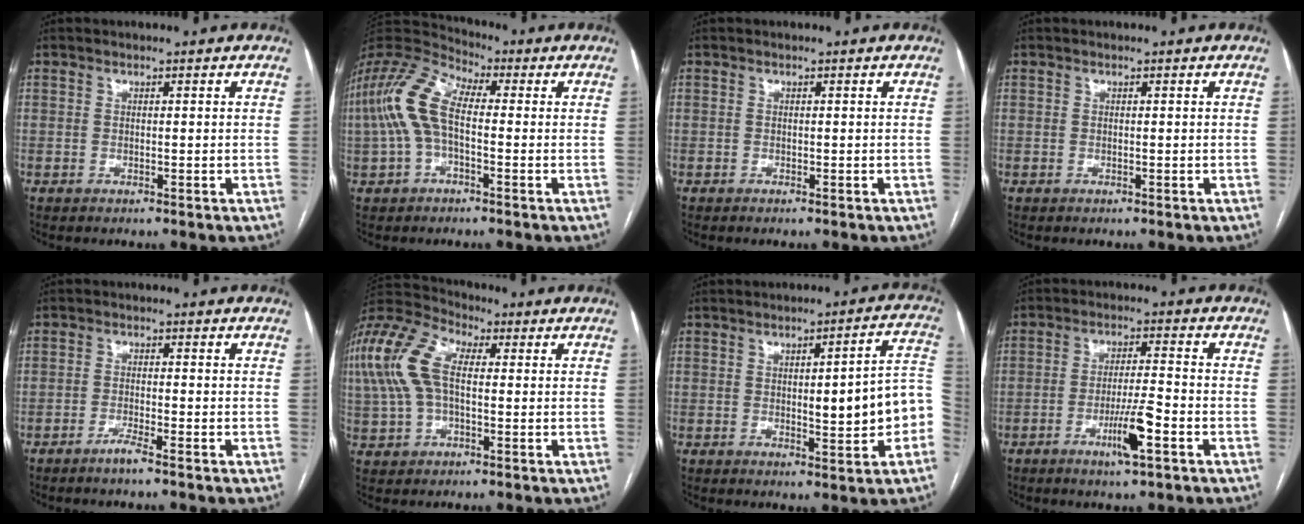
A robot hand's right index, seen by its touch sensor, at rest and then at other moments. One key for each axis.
{"total": 11.8, "fx": 0.1, "fy": 5.7, "fz": 10.3, "tx": -0.235, "ty": 0.041, "tz": -0.003}
{"total": 0.0}
{"total": 0.0}
{"total": 2.3, "fx": -1.8, "fy": -0.4, "fz": 1.4, "tx": -0.035, "ty": -0.003, "tz": -0.038}
{"total": 12.7, "fx": 1.7, "fy": 6.6, "fz": 10.7, "tx": -0.258, "ty": 0.044, "tz": 0.030}
{"total": 9.9, "fx": -1.6, "fy": 1.8, "fz": 9.6, "tx": -0.113, "ty": 0.023, "tz": -0.015}
{"total": 6.6, "fx": -3.1, "fy": 0.1, "fz": 5.9, "tx": -0.107, "ty": -0.008, "tz": -0.055}